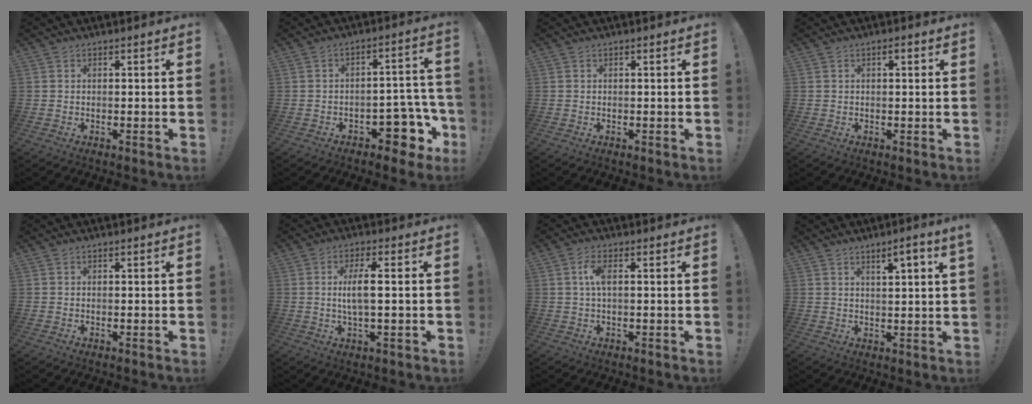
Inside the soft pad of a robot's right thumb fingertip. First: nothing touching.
{"total": 10.3, "force": [-5.6, 5.8, 6.4], "torque": [-0.049, 0.032, -0.092]}
{"total": 0.0}
{"total": 1.9, "force": [0.7, 0.4, 1.7], "torque": [-0.028, 0.002, 0.009]}
{"total": 0.0}
{"total": 7.2, "force": [0.2, 1.6, 7.0], "torque": [-0.122, -0.003, -0.003]}
{"total": 4.5, "force": [0.5, 1.5, 4.2], "torque": [-0.088, 0.005, 0.006]}
{"total": 4.4, "force": [2.6, -0.4, 3.5], "torque": [-0.039, -0.017, 0.035]}